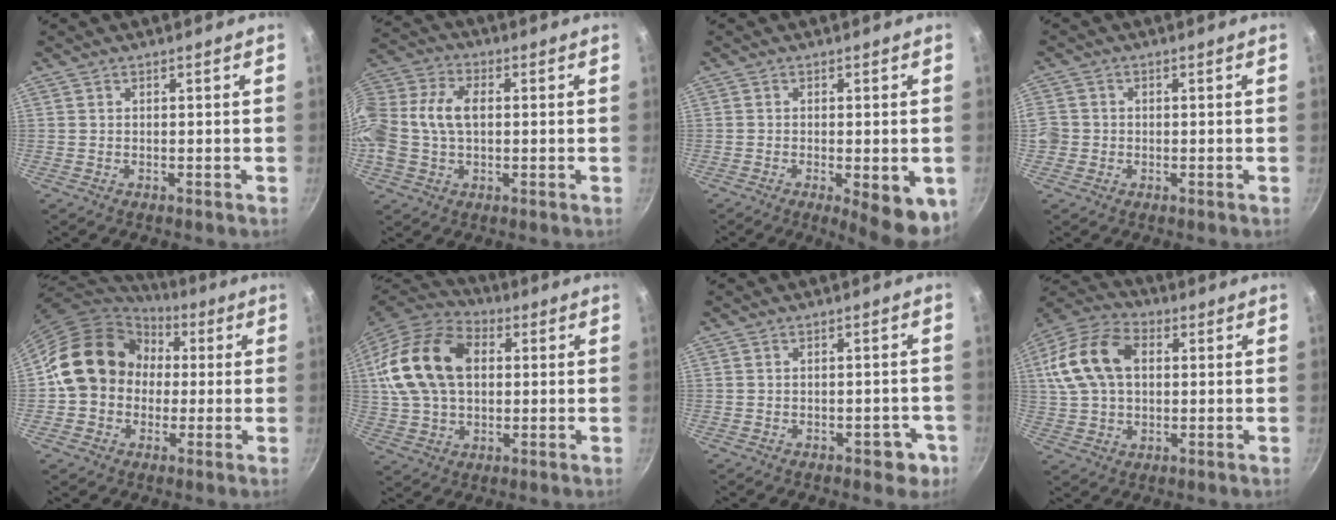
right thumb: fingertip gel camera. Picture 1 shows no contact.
{"total": 13.7, "force": [0.3, 9.2, 10.2], "torque": [-0.205, 0.034, -0.008]}
{"total": 9.5, "force": [-3.0, 3.0, 8.5], "torque": [-0.092, 0.000, -0.033]}
{"total": 4.4, "force": [-0.7, 4.1, 1.5], "torque": [-0.025, 0.010, -0.018]}
{"total": 16.7, "force": [1.5, 14.3, 8.6], "torque": [-0.116, 0.039, 0.013]}
{"total": 20.2, "force": [3.6, 13.9, 14.3], "torque": [-0.255, 0.023, 0.057]}
{"total": 4.2, "force": [-1.9, 2.4, 2.9], "torque": [-0.011, 0.021, -0.014]}
{"total": 16.1, "force": [3.1, 10.8, 11.6], "torque": [-0.217, 0.022, 0.044]}